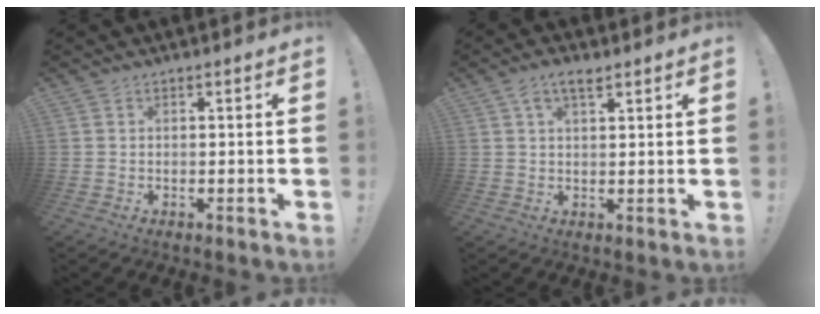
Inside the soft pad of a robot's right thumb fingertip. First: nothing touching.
{"total": 5.2, "force": [2.6, 2.5, 3.7], "torque": [-0.066, -0.004, 0.048]}